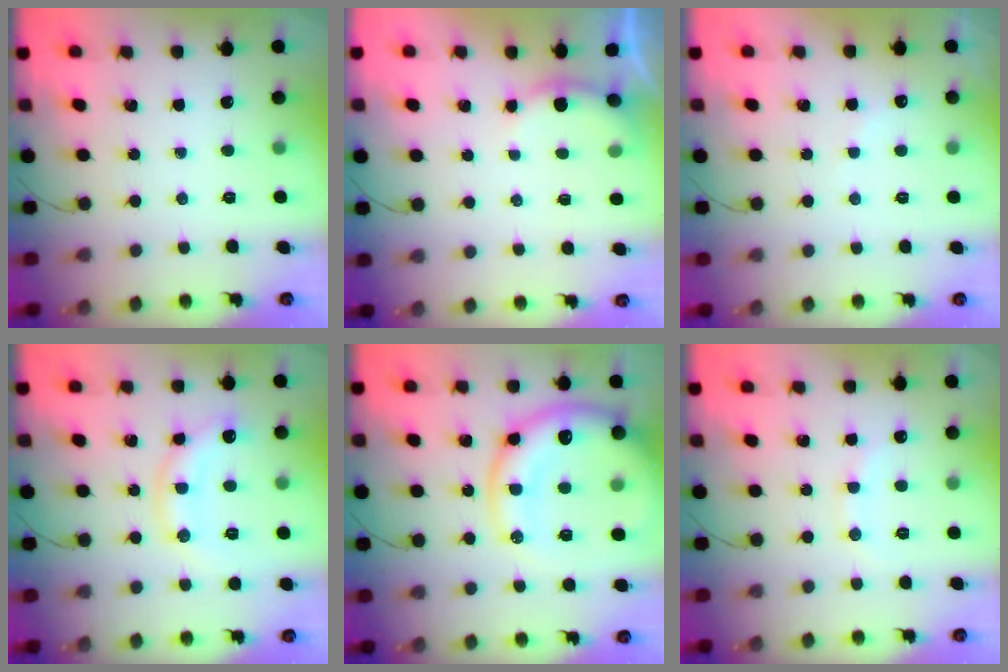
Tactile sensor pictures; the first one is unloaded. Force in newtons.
{"total": 5.0, "press": 4.9, "slide": 0.8}
{"total": 4.8, "press": 4.8, "slide": 0.6}
{"total": 10.3, "press": 10.3, "slide": 0.8}
{"total": 20.5, "press": 20.0, "slide": 4.4}
{"total": 5.7, "press": 5.5, "slide": 1.7}